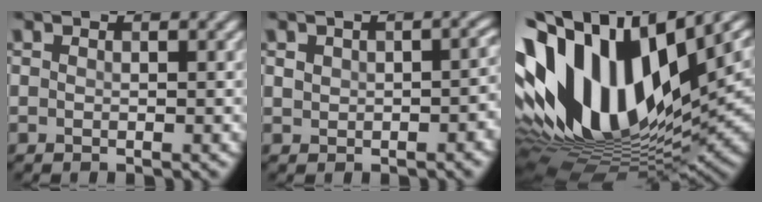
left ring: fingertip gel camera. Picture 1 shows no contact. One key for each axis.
{"total": 4.4, "fx": 0.2, "fy": 2.9, "fz": 3.4, "tx": -0.037, "ty": 0.004, "tz": 0.009}
{"total": 16.6, "fx": 3.4, "fy": 9.0, "fz": 13.5, "tx": -0.265, "ty": 0.020, "tz": 0.053}